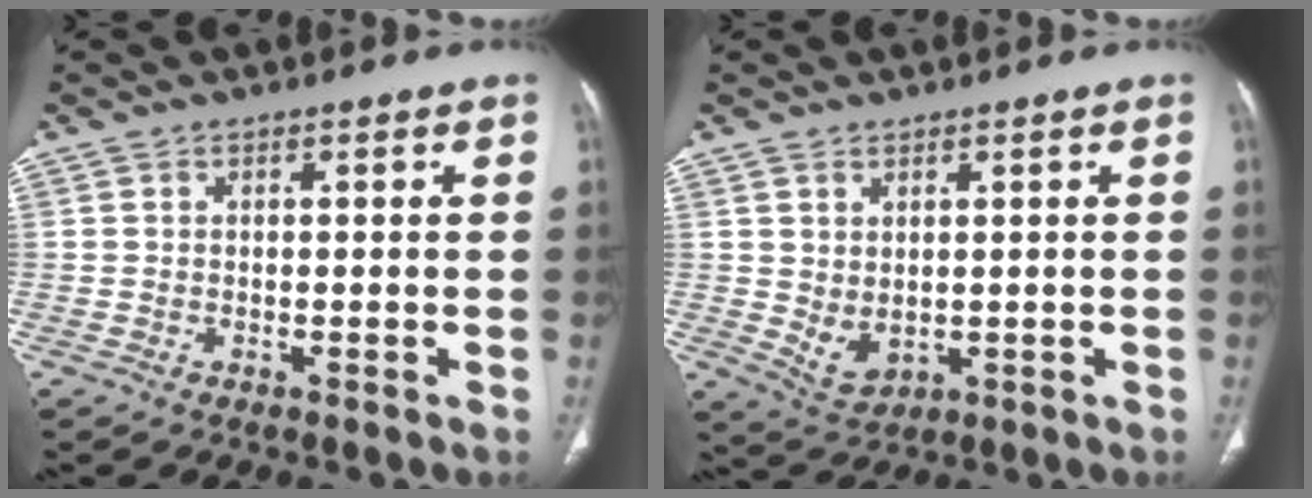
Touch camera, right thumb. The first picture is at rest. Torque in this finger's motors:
{"motor_torque": [-0.47, 0.43, -0.11, 0.15, 0.11]}